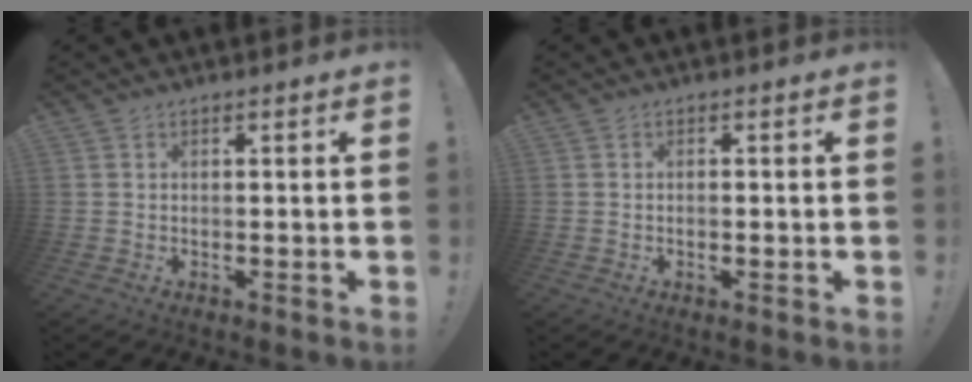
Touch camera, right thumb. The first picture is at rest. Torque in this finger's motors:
{"motor_torque": [-0.04, -0.34, 0.06, 0.02, -0.03]}